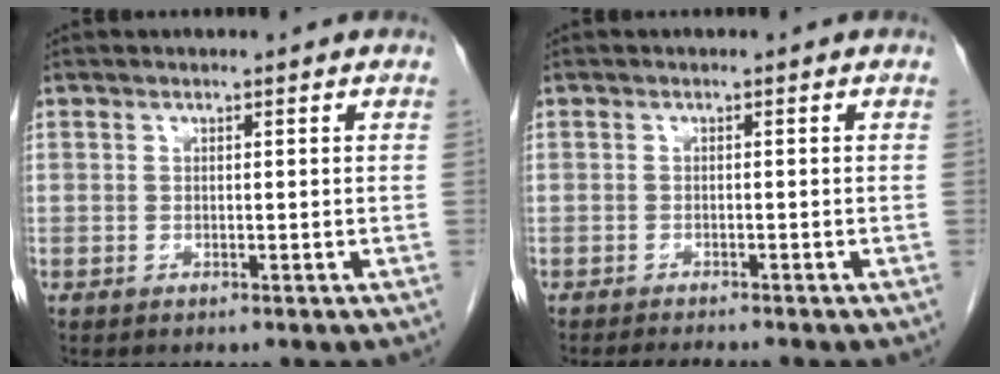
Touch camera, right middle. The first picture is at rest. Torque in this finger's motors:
{"motor_torque": [0.01, 0.02, -0.01, 0.00]}